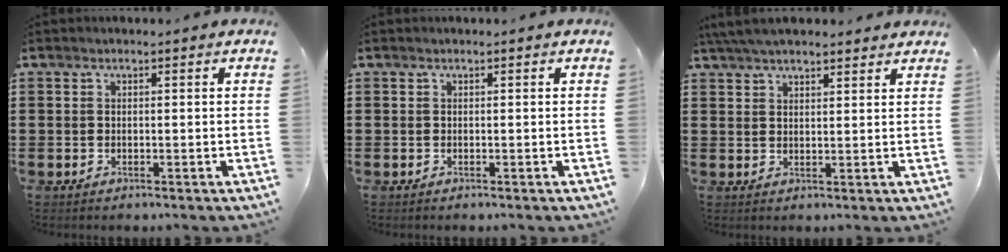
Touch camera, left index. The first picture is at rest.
{"total": 0.0}
{"total": 4.6, "force": [4.1, 0.8, 1.9], "torque": [-0.047, -0.002, 0.077]}